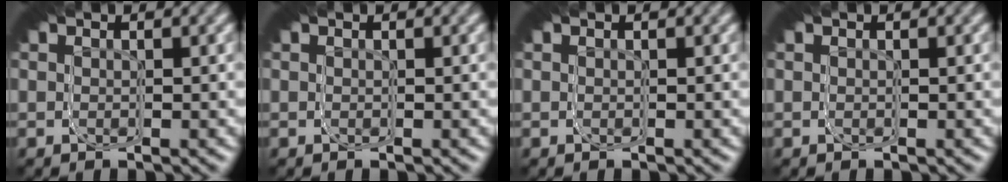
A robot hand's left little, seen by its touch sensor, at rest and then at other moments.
{"total": 0.0}
{"total": 0.0}
{"total": 0.0}